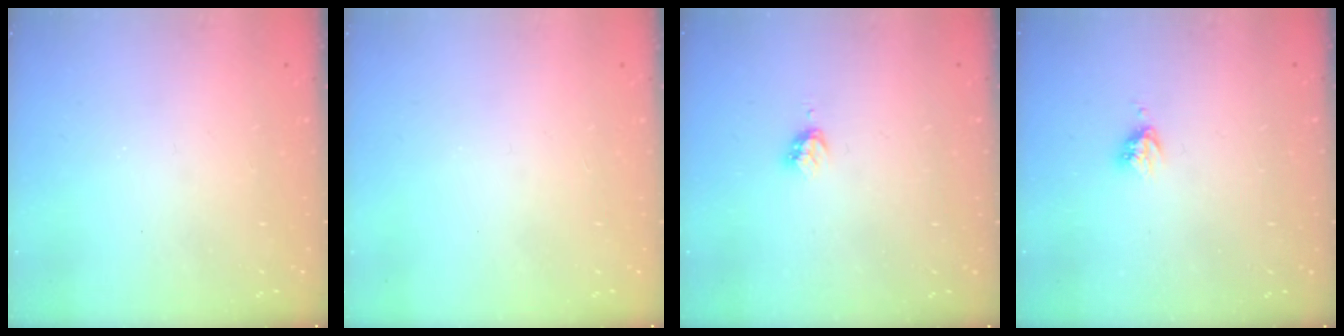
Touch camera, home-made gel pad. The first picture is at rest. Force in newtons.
{"total": 0.0}
{"total": 2.9, "press": 2.8, "slide": 0.4}
{"total": 3.4, "press": 3.3, "slide": 0.5}